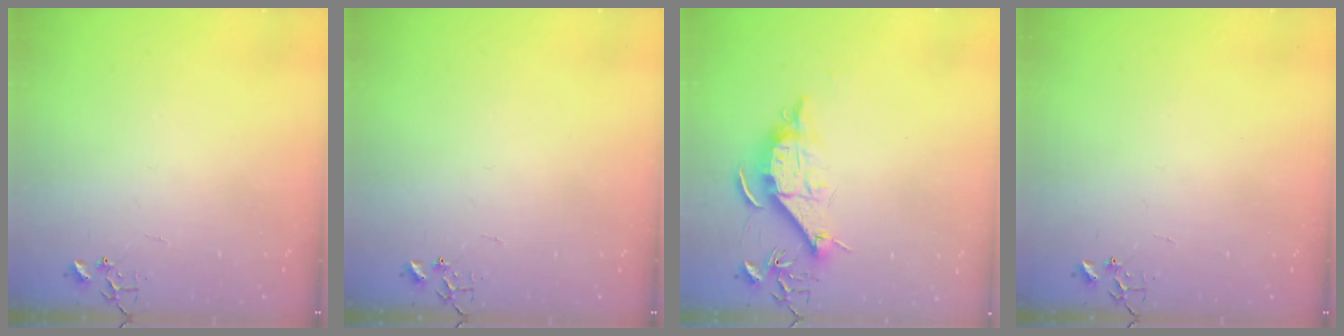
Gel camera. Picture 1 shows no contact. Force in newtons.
{"total": 0.0}
{"total": 12.0, "press": 12.0, "slide": 0.6}
{"total": 0.0}